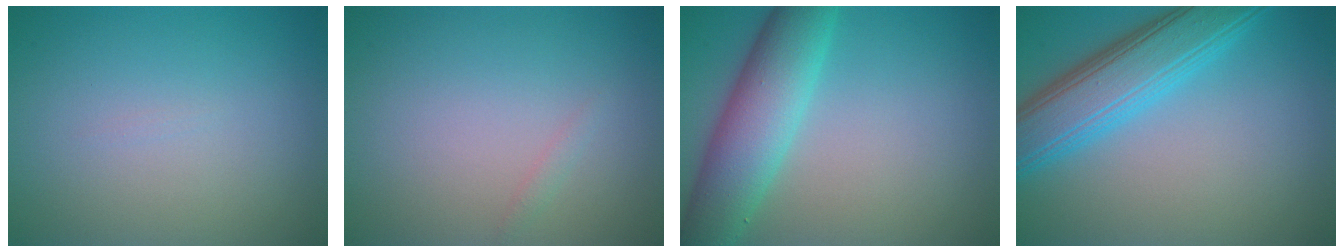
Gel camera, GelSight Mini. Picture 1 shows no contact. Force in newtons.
{"total": 0.6, "press": 0.6, "slide": 0.1}
{"total": 6.9, "press": 6.9, "slide": 0.1}
{"total": 7.0, "press": 7.0, "slide": 0.2}